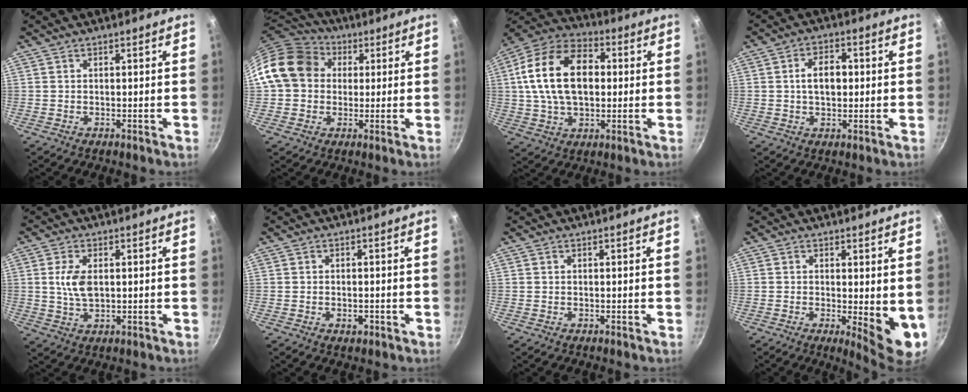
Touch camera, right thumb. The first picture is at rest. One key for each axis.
{"total": 14.6, "fx": 2.7, "fy": 12.2, "fz": 7.5, "tx": -0.112, "ty": 0.029, "tz": 0.033}
{"total": 19.5, "fx": 2.4, "fy": 12.4, "fz": 14.8, "tx": -0.242, "ty": 0.025, "tz": 0.027}
{"total": 6.6, "fx": 0.5, "fy": 4.2, "fz": 5.1, "tx": -0.067, "ty": 0.012, "tz": 0.004}
{"total": 5.7, "fx": 0.9, "fy": 3.2, "fz": 4.7, "tx": -0.090, "ty": -0.002, "tz": 0.018}
{"total": 1.9, "fx": -0.7, "fy": 1.1, "fz": 1.3, "tx": -0.019, "ty": 0.003, "tz": -0.011}
{"total": 0.0}
{"total": 7.9, "fx": -0.1, "fy": 2.6, "fz": 7.5, "tx": -0.092, "ty": -0.019, "tz": 0.004}